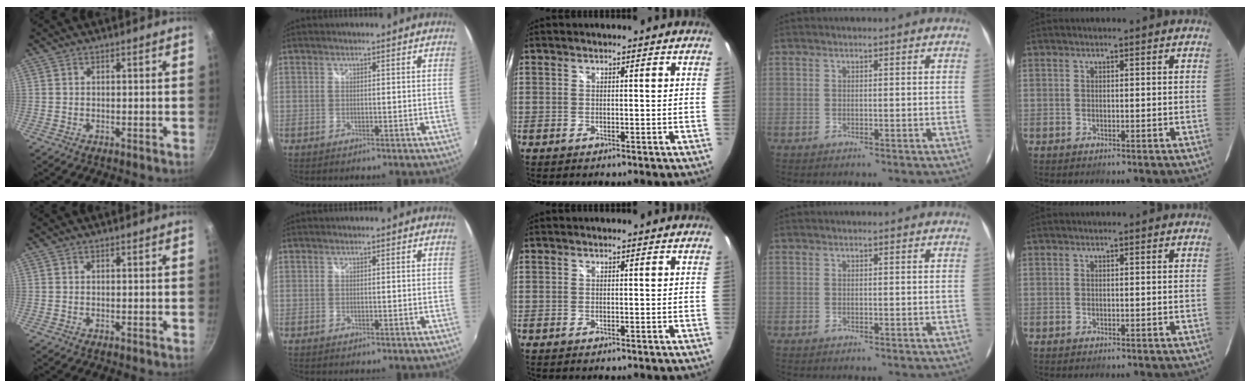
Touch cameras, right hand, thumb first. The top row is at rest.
{}